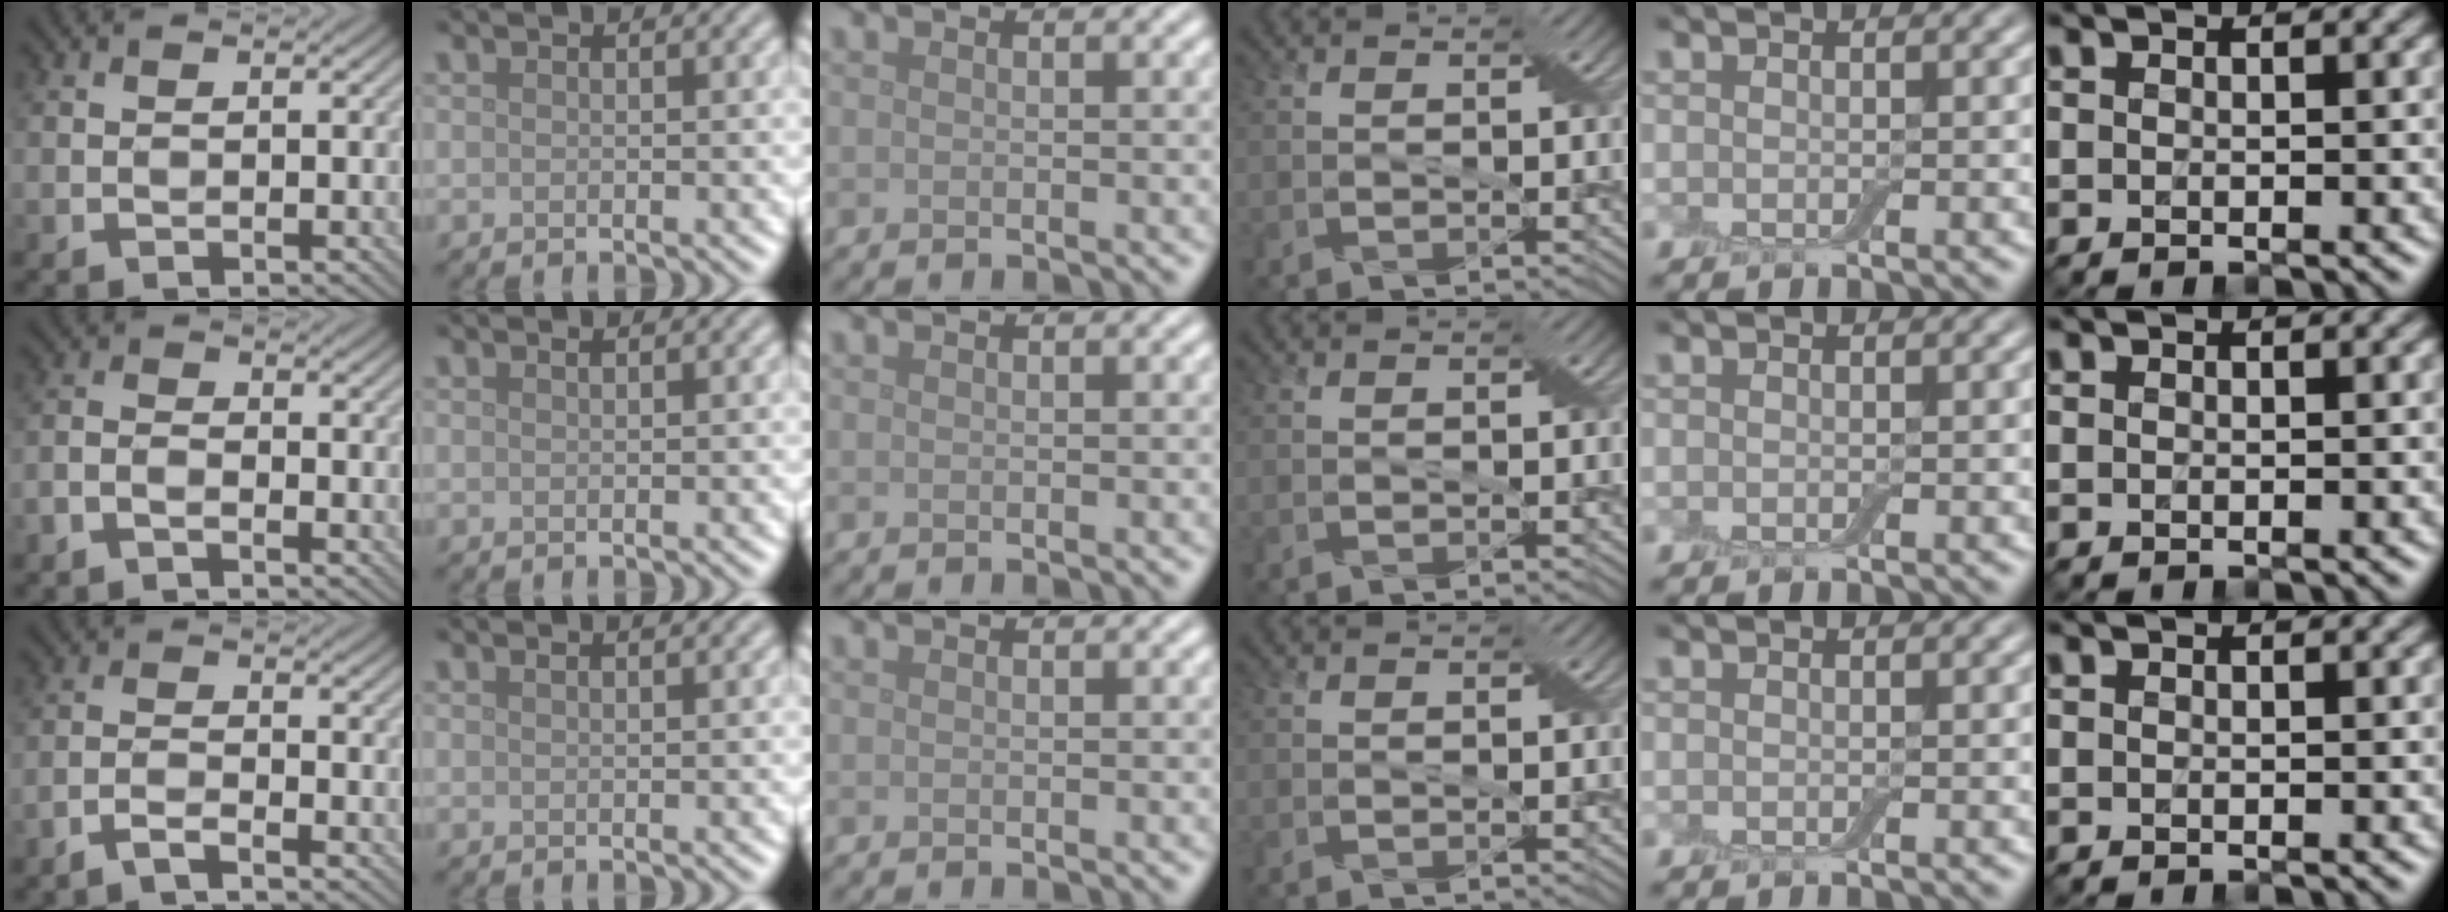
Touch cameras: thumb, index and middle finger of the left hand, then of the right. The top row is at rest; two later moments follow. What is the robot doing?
{"motion": "extract", "object": "backpack"}